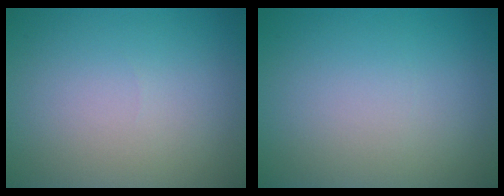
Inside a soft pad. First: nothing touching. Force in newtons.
{"total": 0.0}